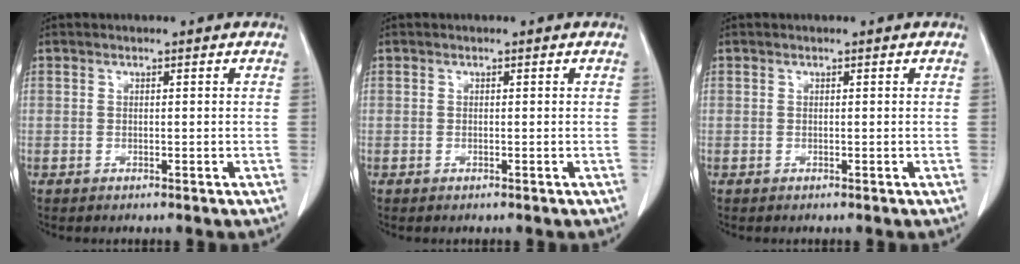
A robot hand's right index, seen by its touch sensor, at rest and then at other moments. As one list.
[{"total": 0.0}, {"total": 0.0}]